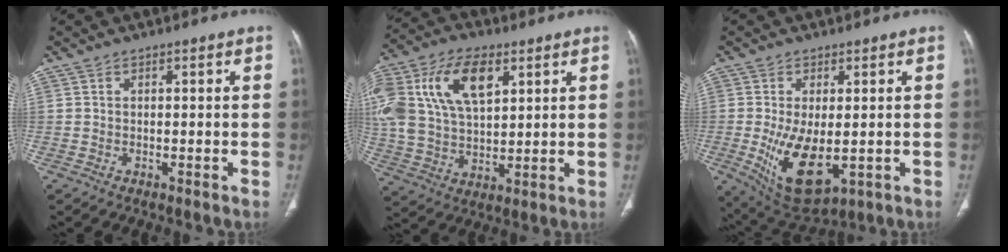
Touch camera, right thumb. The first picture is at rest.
{"total": 21.3, "force": [7.9, 12.4, 15.5], "torque": [-0.330, 0.008, 0.146]}
{"total": 11.8, "force": [-2.1, 5.7, 10.1], "torque": [-0.175, -0.024, -0.012]}